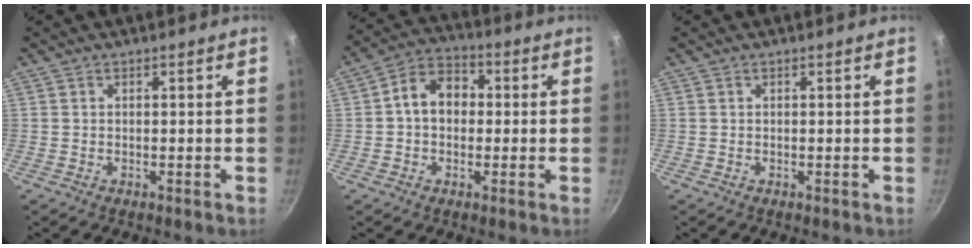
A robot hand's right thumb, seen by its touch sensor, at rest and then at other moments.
{"total": 8.6, "force": [0.4, 6.6, 5.5], "torque": [-0.056, 0.025, -0.011]}
{"total": 0.0}